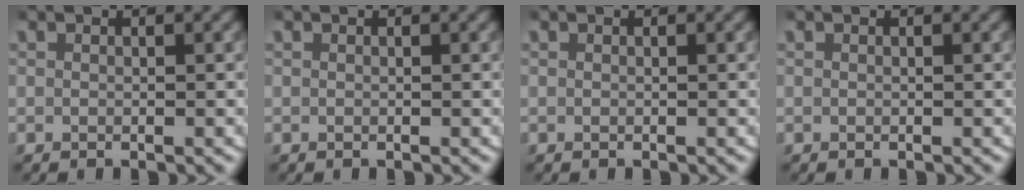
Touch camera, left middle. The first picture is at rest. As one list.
[{"total": 0.0}, {"total": 0.0}, {"total": 0.0}]